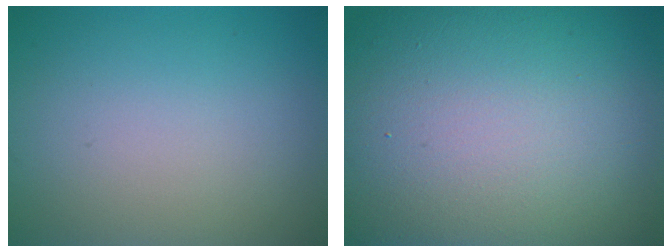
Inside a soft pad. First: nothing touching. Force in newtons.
{"total": 21.2, "press": 21.1, "slide": 1.4}